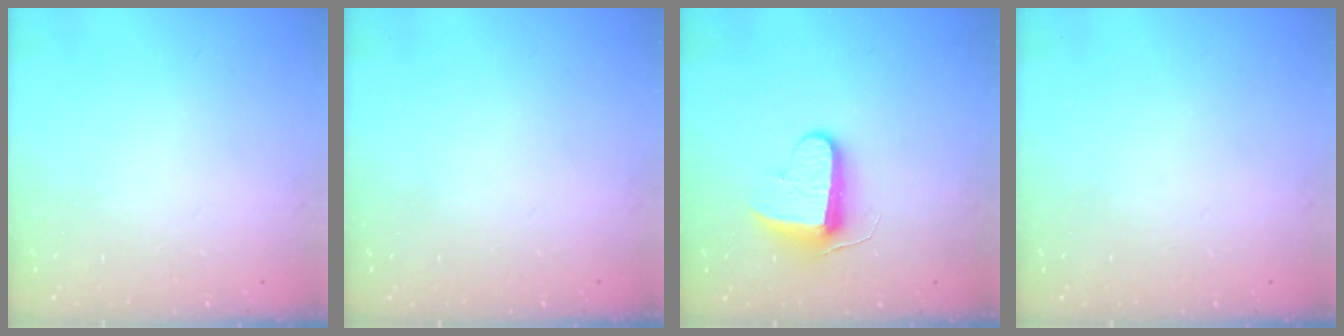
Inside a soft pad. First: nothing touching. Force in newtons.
{"total": 0.0}
{"total": 8.6, "press": 8.6, "slide": 0.5}
{"total": 0.0}